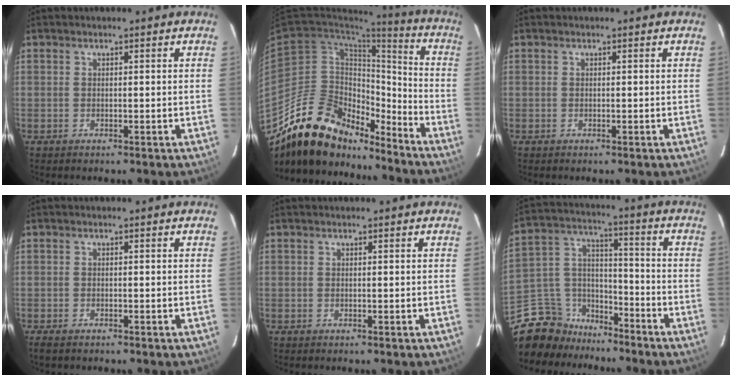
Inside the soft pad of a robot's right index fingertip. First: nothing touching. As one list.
[{"total": 20.3, "force": [-16.5, 9.1, 7.6], "torque": [-0.146, 0.024, -0.274]}, {"total": 0.0}, {"total": 2.6, "force": [-2.0, 0.9, 1.3], "torque": [-0.034, -0.008, -0.037]}, {"total": 0.0}, {"total": 13.8, "force": [-11.0, 8.0, 2.5], "torque": [-0.086, 0.063, -0.196]}]